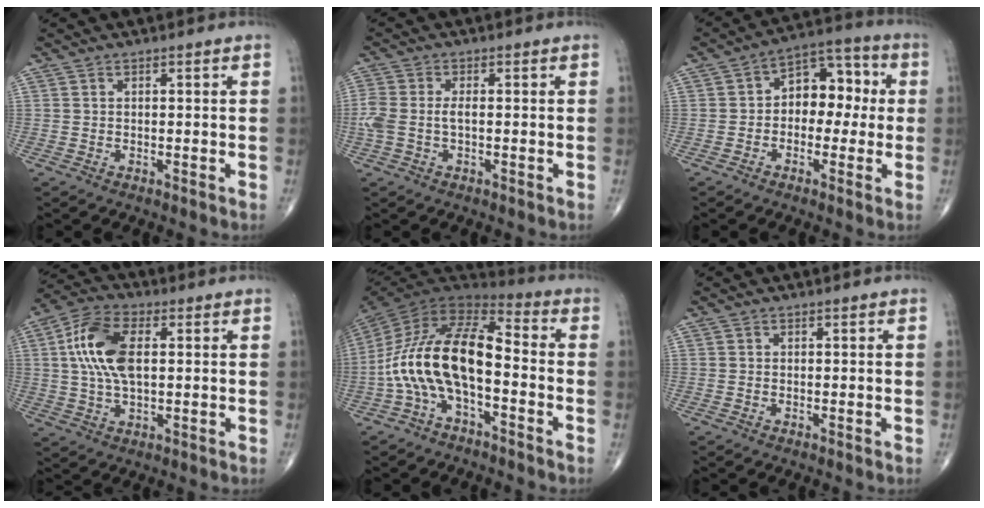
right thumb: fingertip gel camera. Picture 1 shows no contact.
{"total": 5.2, "force": [-0.6, 2.7, 4.4], "torque": [-0.124, 0.013, -0.011]}
{"total": 10.2, "force": [0.2, 7.0, 7.4], "torque": [-0.063, 0.036, -0.012]}
{"total": 12.0, "force": [1.9, 6.4, 10.0], "torque": [-0.204, 0.011, 0.033]}
{"total": 16.9, "force": [-3.7, 7.8, 14.6], "torque": [-0.276, 0.063, -0.078]}
{"total": 0.0}